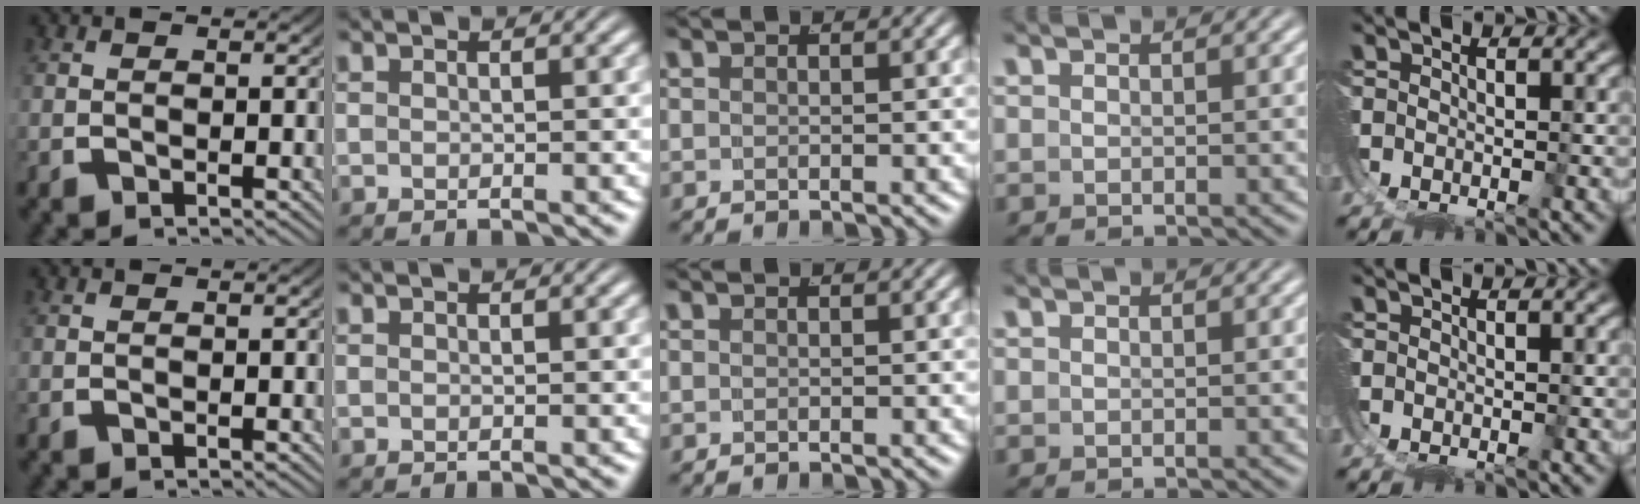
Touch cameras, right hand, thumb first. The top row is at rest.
{}